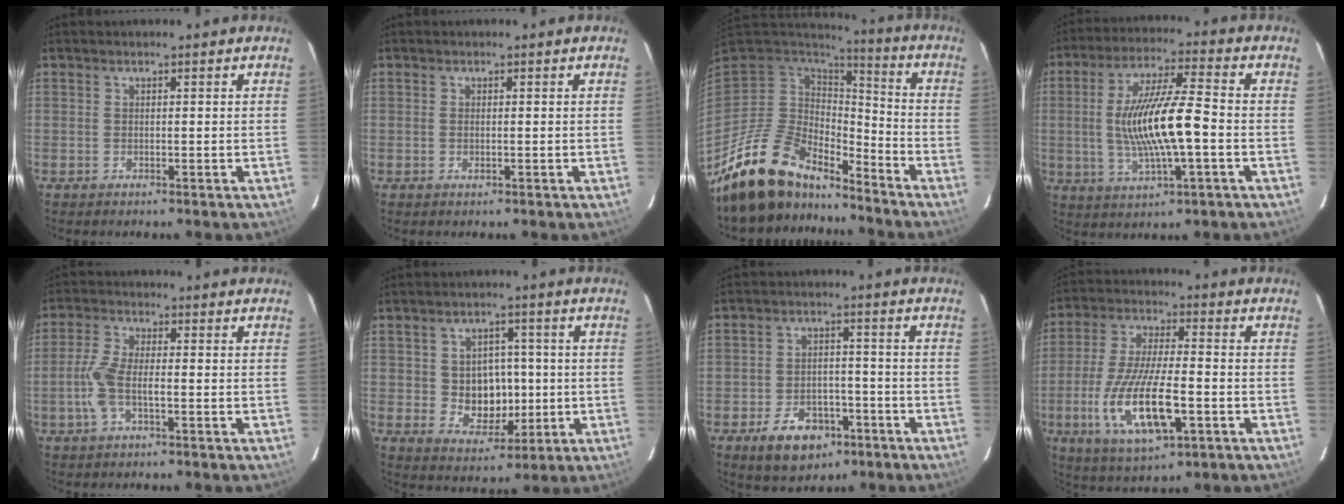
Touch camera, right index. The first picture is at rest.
{"total": 0.6, "force": [-0.1, 0.2, 0.6], "torque": [-0.013, 0.001, -0.003]}
{"total": 17.8, "force": [-14.8, 6.6, 7.3], "torque": [-0.157, -0.014, -0.260]}
{"total": 14.3, "force": [-1.8, 2.5, 13.9], "torque": [-0.266, -0.002, -0.029]}
{"total": 6.4, "force": [-1.8, 2.1, 5.7], "torque": [-0.129, 0.004, -0.037]}
{"total": 8.3, "force": [-0.5, 7.0, 4.3], "torque": [-0.086, 0.007, 0.010]}
{"total": 10.4, "force": [-6.0, 6.5, 5.4], "torque": [-0.120, 0.013, -0.079]}
{"total": 16.1, "force": [-5.2, 5.3, 14.2], "torque": [-0.297, -0.021, -0.089]}